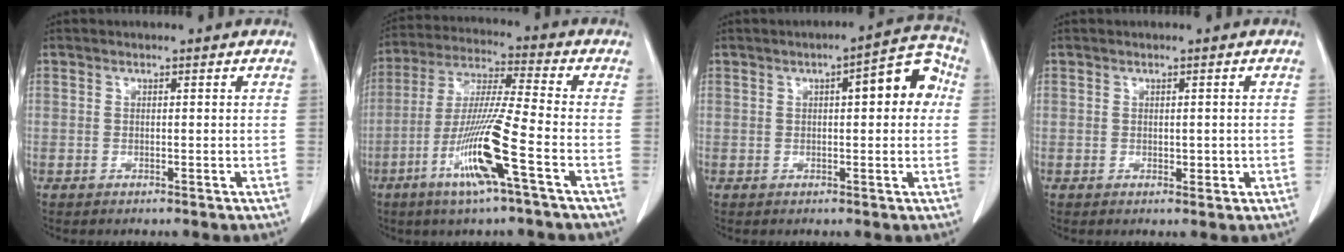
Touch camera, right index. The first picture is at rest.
{"total": 13.1, "force": [-5.4, -0.6, 12.0], "torque": [-0.240, -0.014, -0.106]}
{"total": 7.8, "force": [1.5, 2.2, 7.4], "torque": [-0.087, 0.029, 0.012]}
{"total": 1.4, "force": [0.0, 0.9, 1.1], "torque": [-0.010, 0.001, 0.005]}